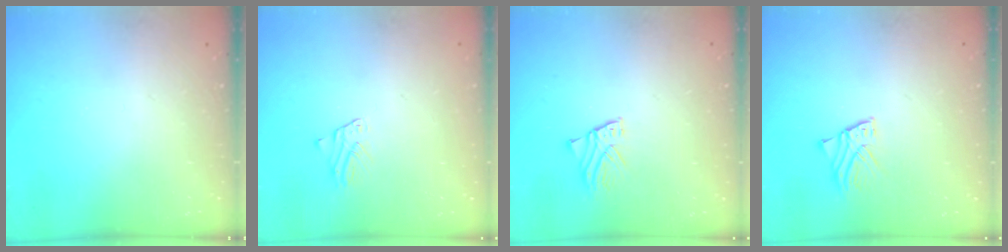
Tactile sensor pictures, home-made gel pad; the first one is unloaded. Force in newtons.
{"total": 1.9, "press": 1.9, "slide": 0.1}
{"total": 1.5, "press": 1.5, "slide": 0.2}
{"total": 2.9, "press": 2.9, "slide": 0.1}